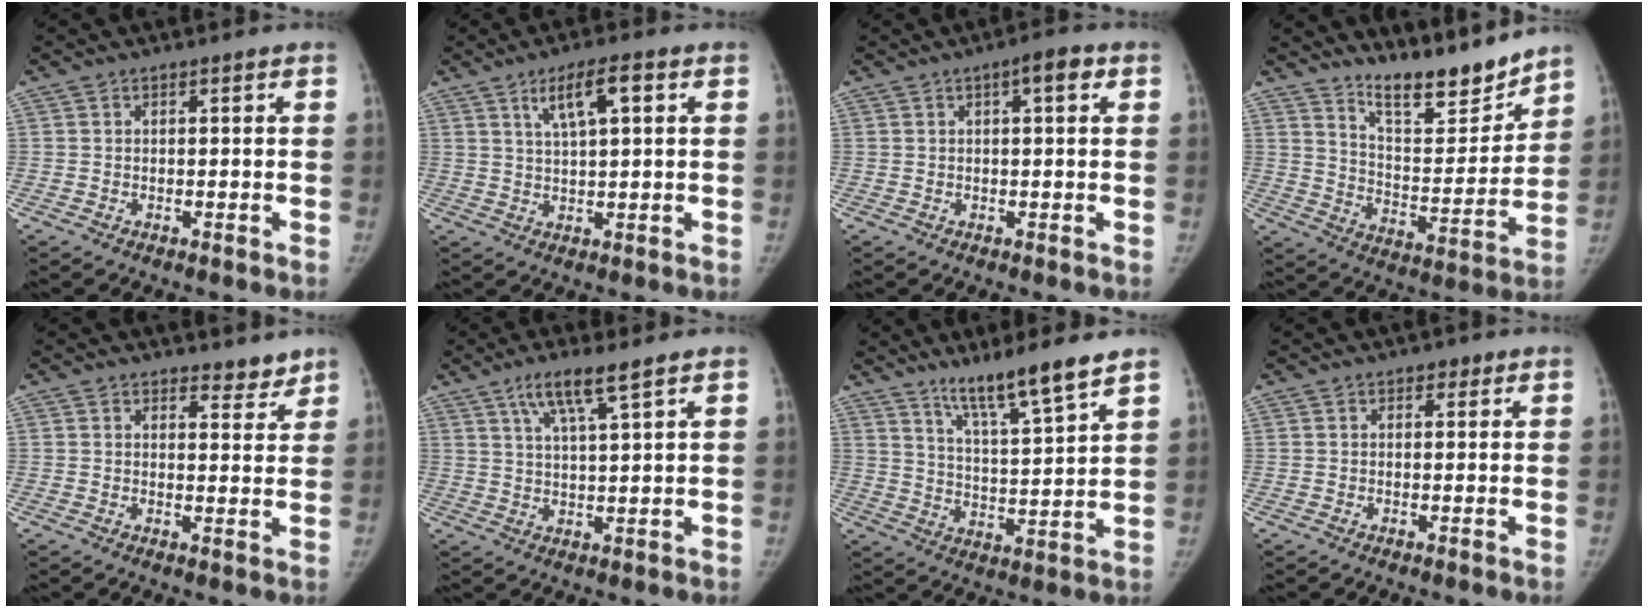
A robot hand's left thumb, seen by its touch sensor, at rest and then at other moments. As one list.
[{"total": 6.5, "force": [2.7, 1.7, 5.7], "torque": [-0.096, 0.001, 0.048]}, {"total": 3.5, "force": [1.2, 1.0, 3.1], "torque": [-0.039, 0.007, 0.013]}, {"total": 13.4, "force": [12.1, 3.3, 4.7], "torque": [-0.039, -0.097, 0.209]}, {"total": 3.4, "force": [3.0, 1.5, 0.6], "torque": [0.014, -0.025, 0.038]}, {"total": 6.7, "force": [4.2, 0.5, 5.2], "torque": [-0.105, -0.016, 0.085]}, {"total": 11.1, "force": [8.5, 0.3, 7.1], "torque": [-0.114, -0.059, 0.151]}, {"total": 1.3, "force": [0.7, 1.0, 0.6], "torque": [0.004, -0.001, 0.006]}]